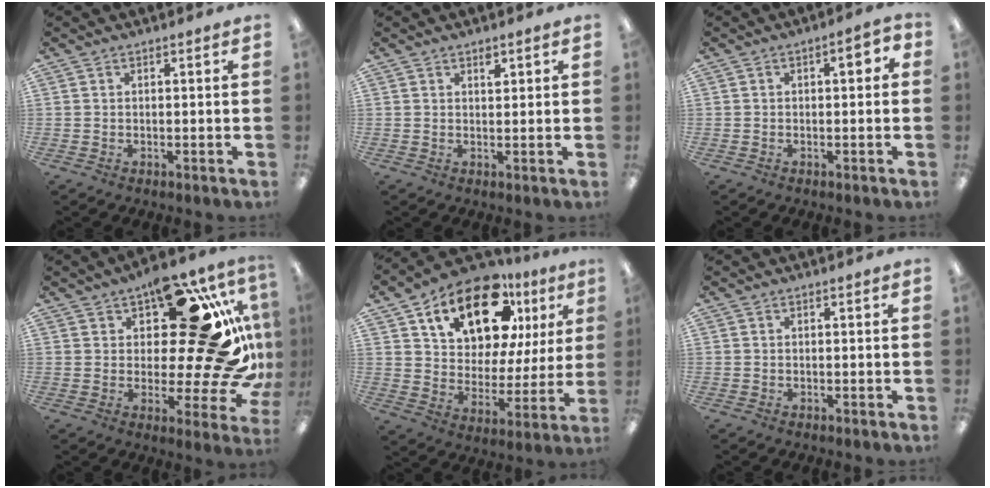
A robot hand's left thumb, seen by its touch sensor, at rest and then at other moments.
{"total": 1.9, "force": [1.4, 0.9, 1.0], "torque": [-0.006, -0.004, 0.021]}
{"total": 3.8, "force": [-0.2, 2.0, 3.3], "torque": [-0.054, 0.010, -0.007]}
{"total": 24.3, "force": [8.3, 9.4, 20.8], "torque": [-0.286, -0.071, 0.136]}
{"total": 19.6, "force": [12.4, 9.8, 11.6], "torque": [-0.199, -0.052, 0.217]}
{"total": 0.0}